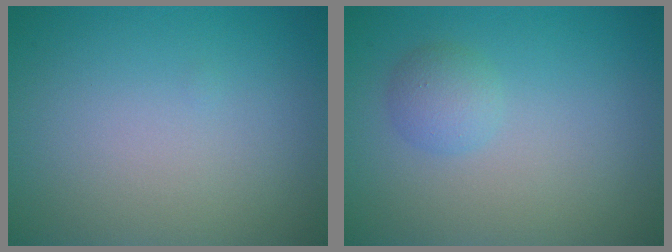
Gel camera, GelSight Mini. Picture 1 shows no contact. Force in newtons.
{"total": 1.7, "press": 1.7, "slide": 0.2}